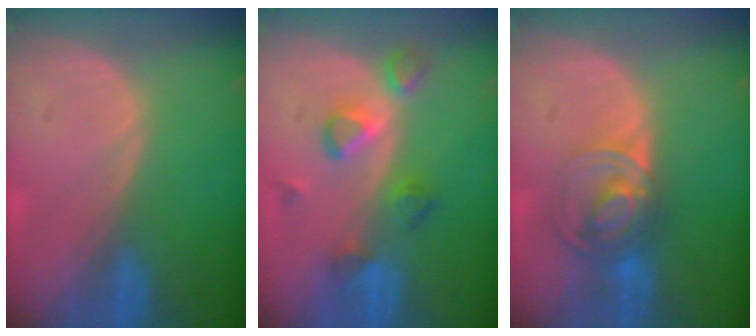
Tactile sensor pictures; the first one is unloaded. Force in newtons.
{"total": 5.5, "press": 5.5, "slide": 0.7}
{"total": 7.5, "press": 6.1, "slide": 4.3}